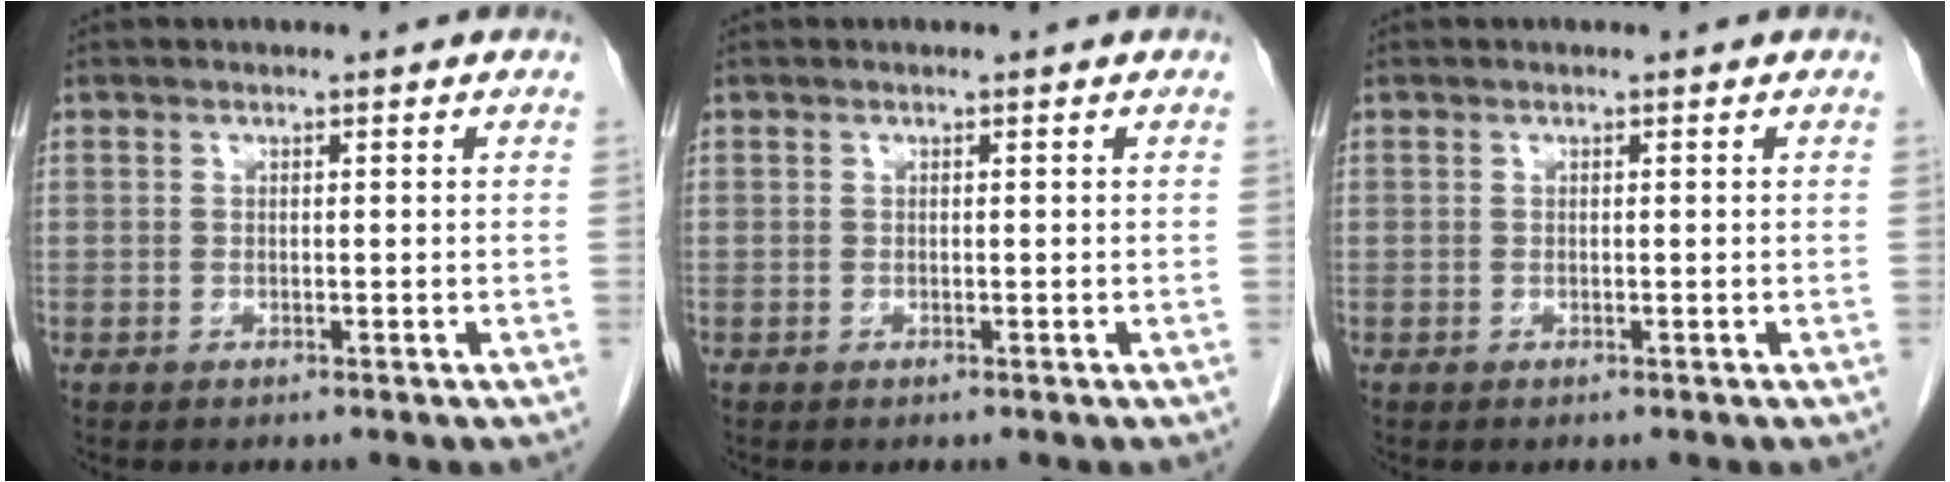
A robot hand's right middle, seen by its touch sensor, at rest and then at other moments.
{"total": 0.0}
{"total": 0.0}